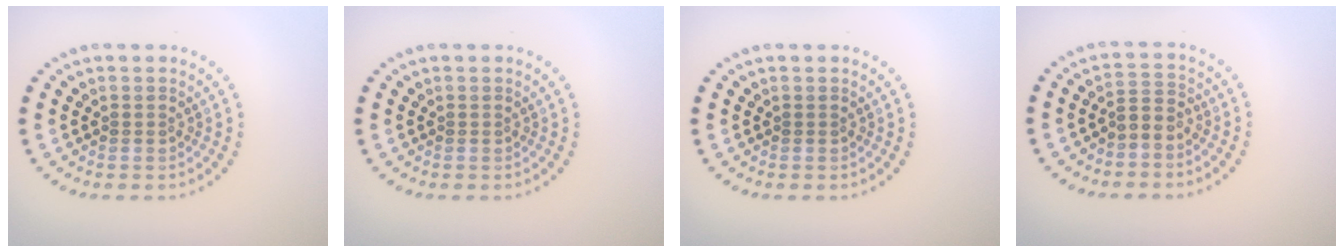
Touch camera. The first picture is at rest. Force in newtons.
{"total": 0.0}
{"total": 0.0}
{"total": 2.0, "press": 1.5, "slide": 1.4}